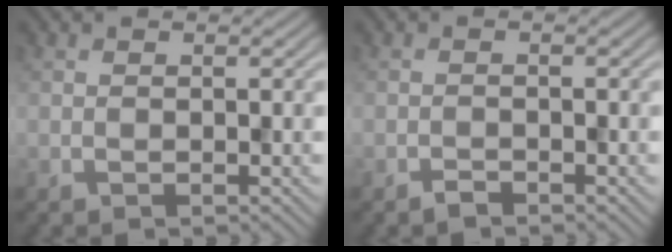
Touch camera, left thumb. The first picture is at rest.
{"total": 1.0, "force": [-0.9, 0.3, 0.4], "torque": [-0.006, 0.001, -0.018]}